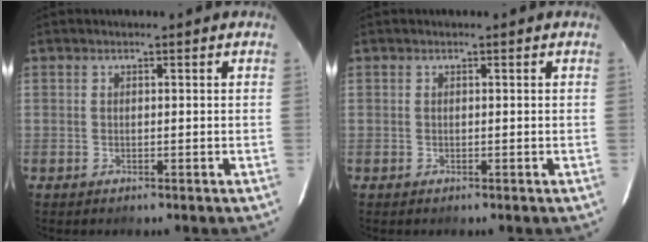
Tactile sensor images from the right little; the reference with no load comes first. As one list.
[{"total": 0.0}]